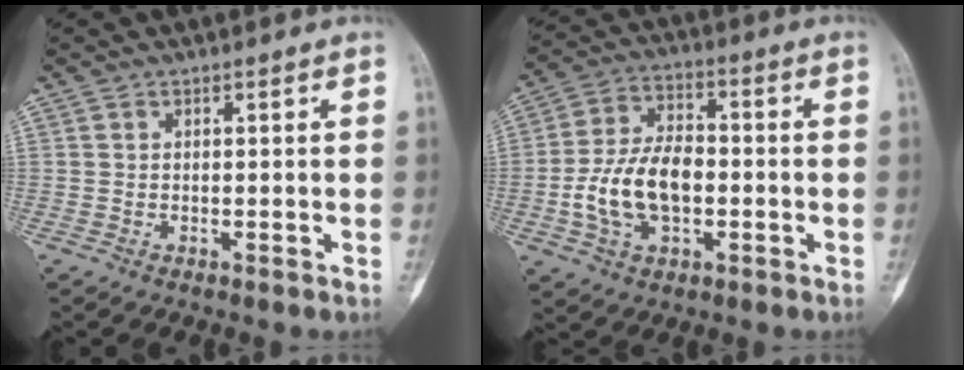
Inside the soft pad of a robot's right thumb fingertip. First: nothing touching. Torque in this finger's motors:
{"motor_torque": [0.71, 0.70, 0.73, -0.63, 0.13]}